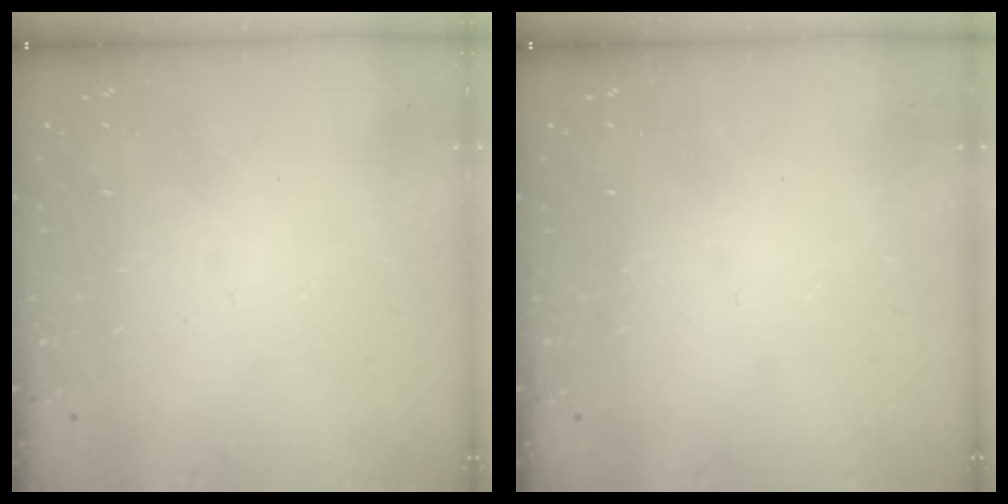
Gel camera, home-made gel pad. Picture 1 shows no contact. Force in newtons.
{"total": 0.0}